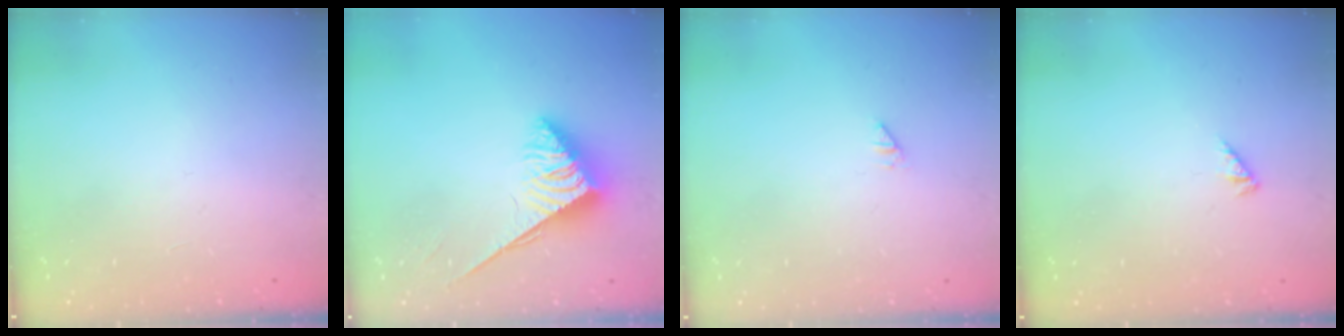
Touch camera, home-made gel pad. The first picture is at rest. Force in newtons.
{"total": 4.0, "press": 3.9, "slide": 0.6}
{"total": 0.0}
{"total": 1.1, "press": 1.1, "slide": 0.3}